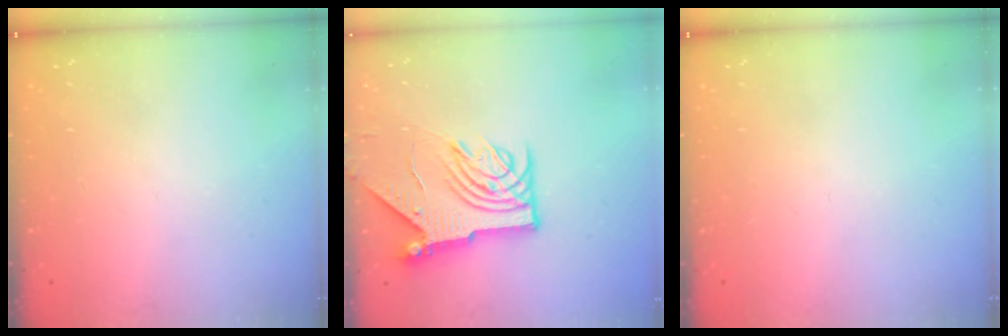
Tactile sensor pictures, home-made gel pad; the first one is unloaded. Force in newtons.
{"total": 10.9, "press": 10.9, "slide": 1.2}
{"total": 0.0}